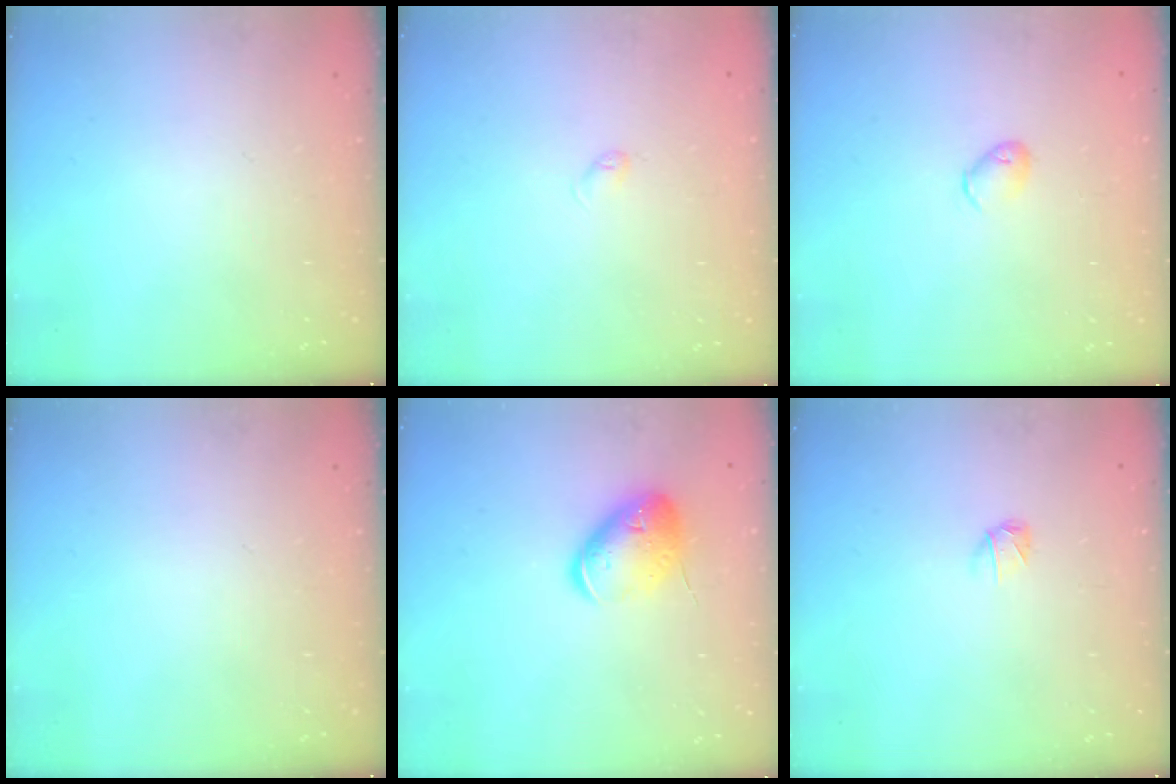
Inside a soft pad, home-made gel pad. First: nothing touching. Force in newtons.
{"total": 2.7, "press": 2.6, "slide": 0.4}
{"total": 4.6, "press": 4.5, "slide": 1.1}
{"total": 0.0}
{"total": 12.3, "press": 12.2, "slide": 1.7}
{"total": 2.6, "press": 2.5, "slide": 0.6}